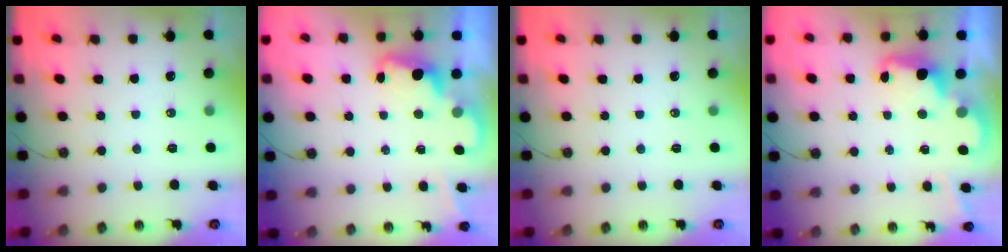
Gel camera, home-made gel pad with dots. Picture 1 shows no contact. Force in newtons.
{"total": 2.4, "press": 2.4, "slide": 0.5}
{"total": 0.0}
{"total": 2.3, "press": 2.2, "slide": 0.5}